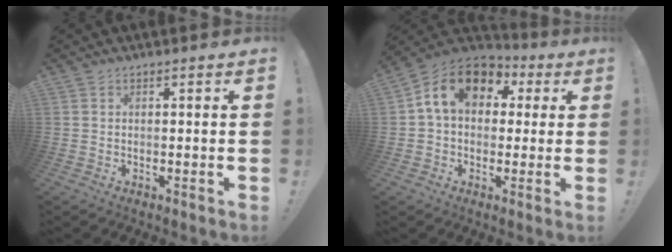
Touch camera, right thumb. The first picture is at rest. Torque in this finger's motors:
{"motor_torque": [1.51, 2.71, 0.84, -0.05, 0.06]}